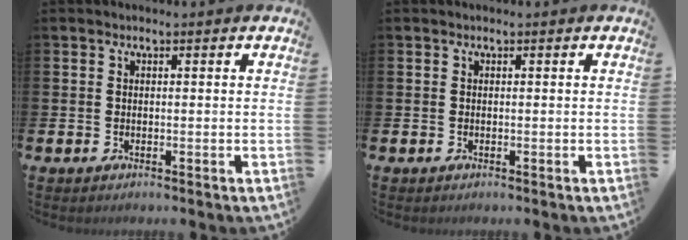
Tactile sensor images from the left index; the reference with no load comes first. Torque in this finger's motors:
{"motor_torque": [-0.03, 0.04, 0.01, 0.00]}